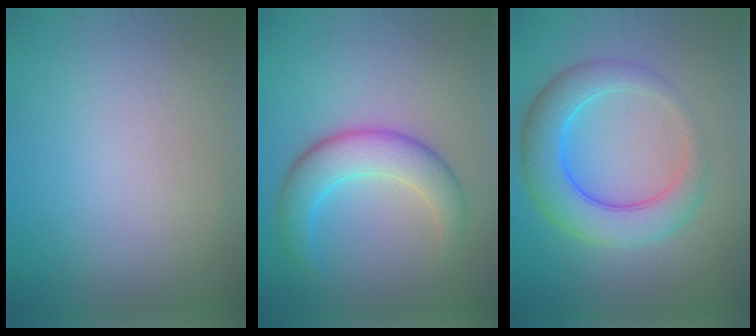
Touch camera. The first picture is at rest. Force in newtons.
{"total": 5.1, "press": 5.1, "slide": 0.1}
{"total": 6.6, "press": 6.6, "slide": 0.2}